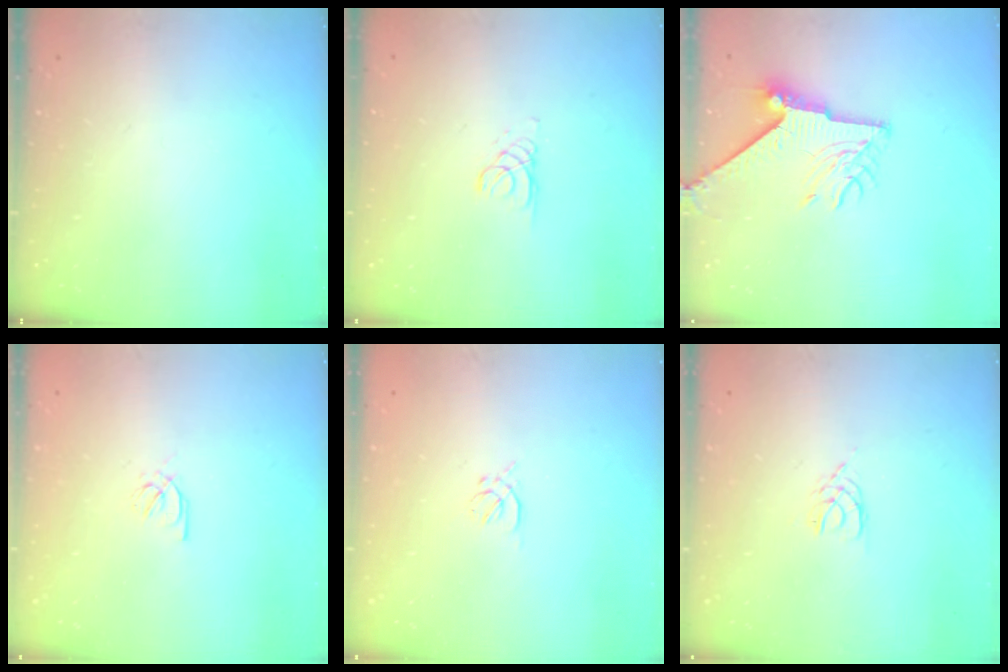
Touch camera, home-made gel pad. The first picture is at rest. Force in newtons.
{"total": 1.1, "press": 1.1, "slide": 0.1}
{"total": 9.1, "press": 9.1, "slide": 0.6}
{"total": 2.2, "press": 2.2, "slide": 0.0}
{"total": 1.0, "press": 0.9, "slide": 0.4}
{"total": 2.0, "press": 1.9, "slide": 0.3}